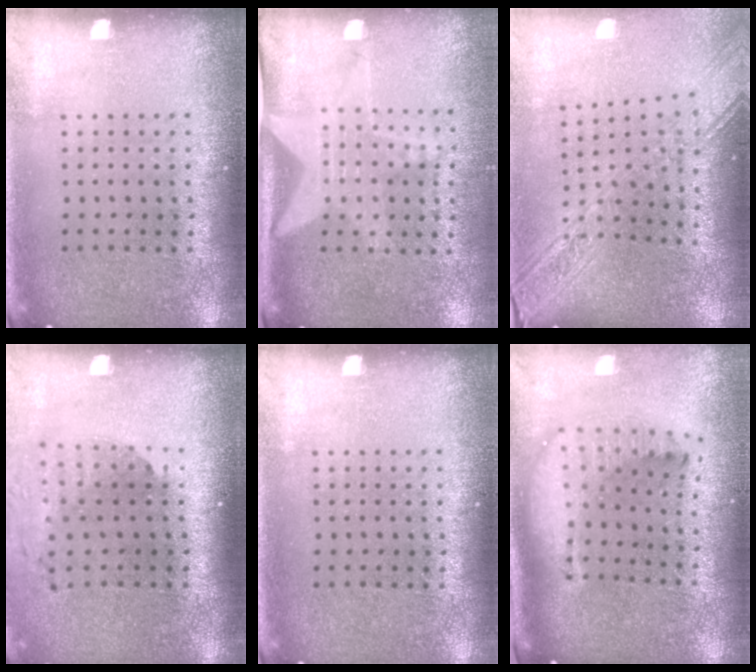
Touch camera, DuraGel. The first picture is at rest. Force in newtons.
{"total": 2.0, "press": 1.5, "slide": 1.3}
{"total": 2.7, "press": 2.1, "slide": 1.6}
{"total": 1.6, "press": 1.3, "slide": 0.9}
{"total": 0.0}
{"total": 2.0, "press": 1.6, "slide": 1.2}